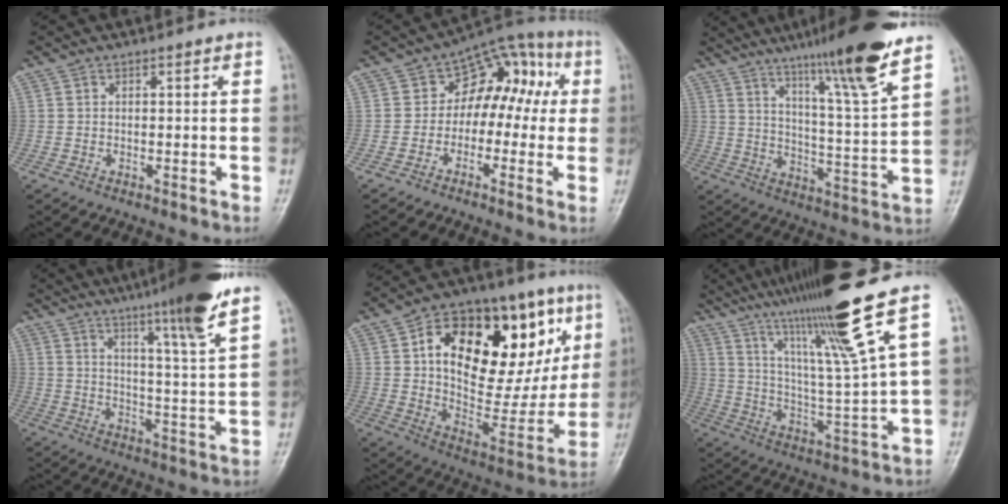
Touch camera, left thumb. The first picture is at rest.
{"total": 11.5, "force": [0.3, 8.5, 7.8], "torque": [-0.044, 0.051, -0.013]}
{"total": 18.4, "force": [12.9, 0.3, 13.0], "torque": [-0.185, -0.063, 0.196]}
{"total": 15.9, "force": [11.1, -0.1, 11.3], "torque": [-0.167, -0.051, 0.160]}
{"total": 31.2, "force": [10.3, 16.3, 24.6], "torque": [-0.328, 0.014, 0.167]}
{"total": 17.1, "force": [10.9, -1.3, 13.1], "torque": [-0.217, -0.056, 0.191]}